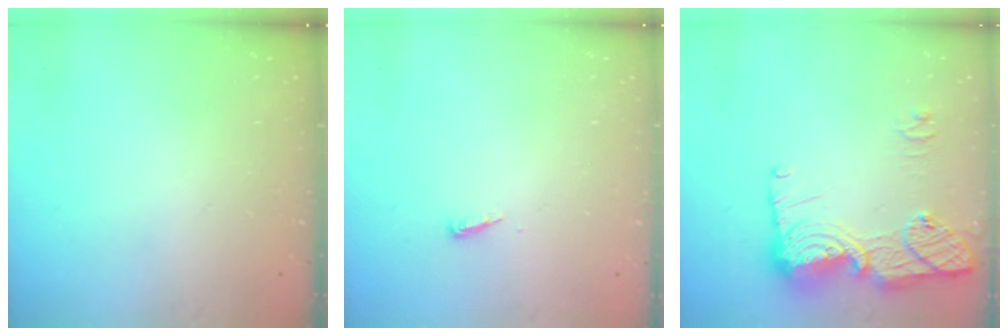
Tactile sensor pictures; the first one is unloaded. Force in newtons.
{"total": 4.0, "press": 4.0, "slide": 0.5}
{"total": 15.6, "press": 15.6, "slide": 1.3}